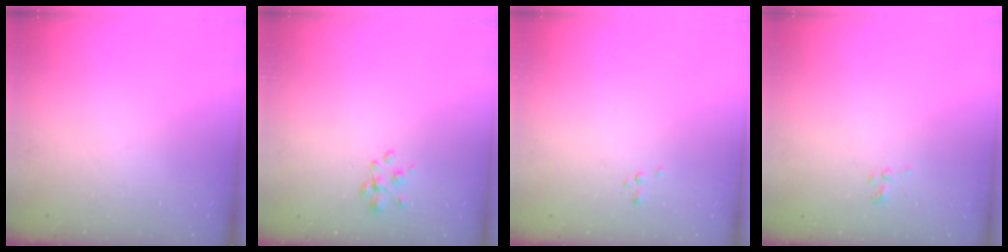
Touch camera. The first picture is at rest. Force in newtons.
{"total": 2.4, "press": 2.3, "slide": 0.8}
{"total": 0.7, "press": 0.6, "slide": 0.1}
{"total": 1.7, "press": 1.5, "slide": 0.8}